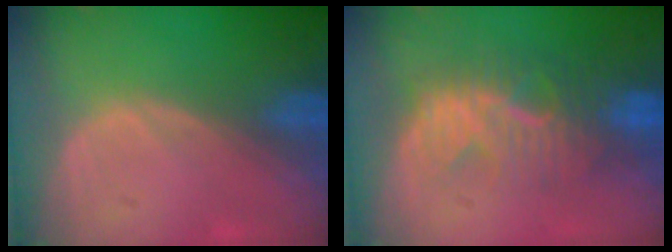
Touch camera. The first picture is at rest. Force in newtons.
{"total": 9.0, "press": 8.3, "slide": 3.4}